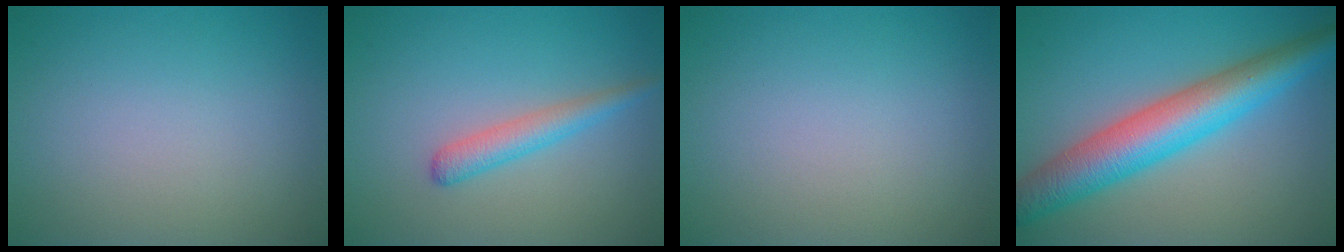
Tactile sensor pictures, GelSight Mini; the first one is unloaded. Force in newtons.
{"total": 2.4, "press": 2.3, "slide": 0.1}
{"total": 0.0}
{"total": 7.8, "press": 7.8, "slide": 0.0}